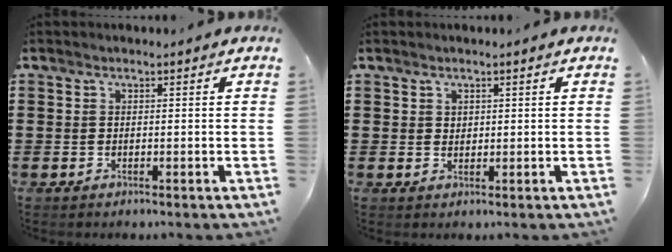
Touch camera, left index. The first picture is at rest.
{"total": 1.0, "force": [0.7, 0.7, 0.1], "torque": [-0.005, 0.003, 0.014]}